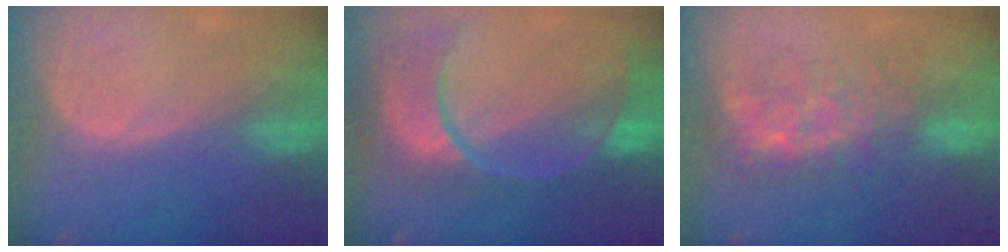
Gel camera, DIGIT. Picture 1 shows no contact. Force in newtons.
{"total": 11.1, "press": 9.3, "slide": 6.0}
{"total": 7.6, "press": 7.2, "slide": 2.4}